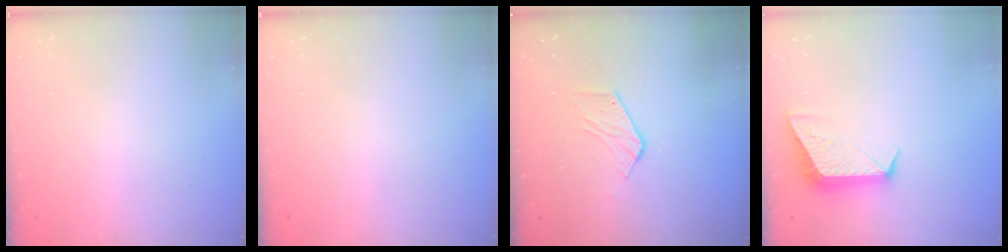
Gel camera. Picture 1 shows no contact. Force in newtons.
{"total": 0.0}
{"total": 5.3, "press": 5.3, "slide": 0.2}
{"total": 9.7, "press": 9.6, "slide": 0.6}